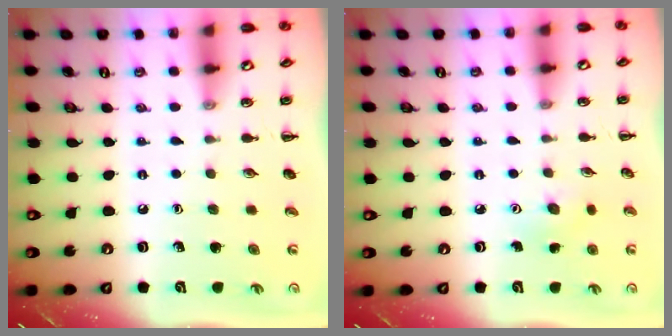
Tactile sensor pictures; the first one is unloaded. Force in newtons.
{"total": 4.6, "press": 4.4, "slide": 1.2}